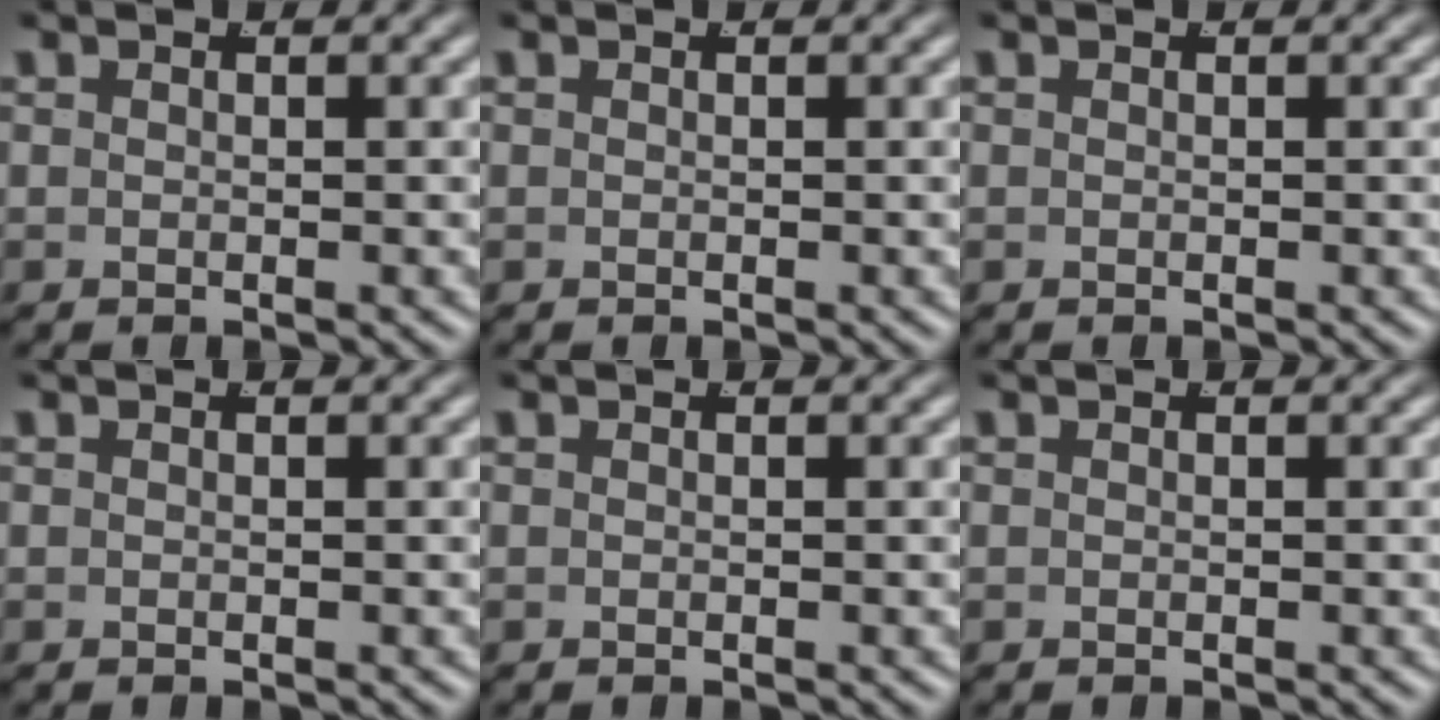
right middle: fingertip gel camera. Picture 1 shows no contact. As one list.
[{"total": 0.0}, {"total": 0.0}, {"total": 0.0}, {"total": 0.0}, {"total": 0.0}]